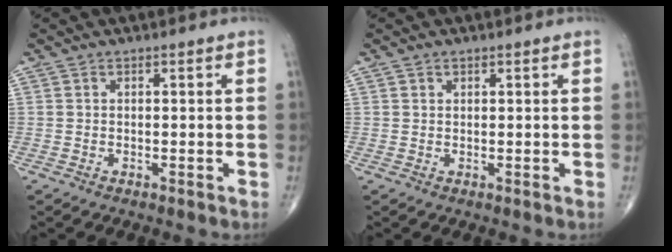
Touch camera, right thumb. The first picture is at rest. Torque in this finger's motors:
{"motor_torque": [0.12, -0.32, -0.02, 0.10, 0.04]}